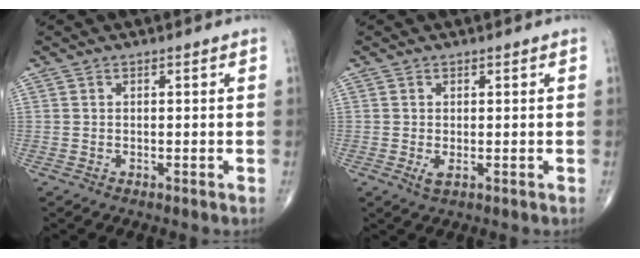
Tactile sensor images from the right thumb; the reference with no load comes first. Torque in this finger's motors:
{"motor_torque": [-0.20, 0.04, 0.15, 0.20, 0.03]}